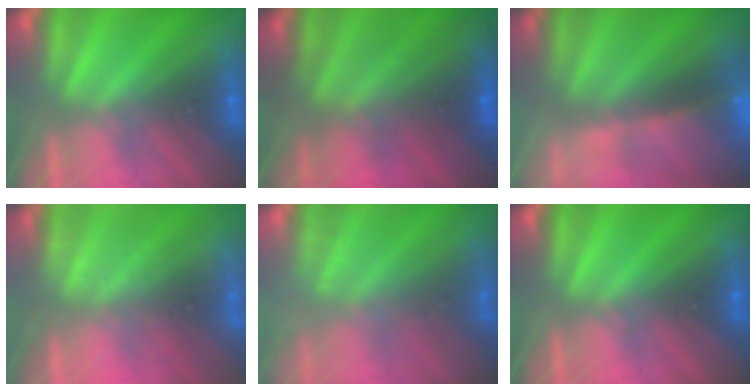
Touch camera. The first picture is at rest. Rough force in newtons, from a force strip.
{"total": 7.1}
{"total": 9.5}
{"total": 2.3}
{"total": 2.2}
{"total": 0.0}